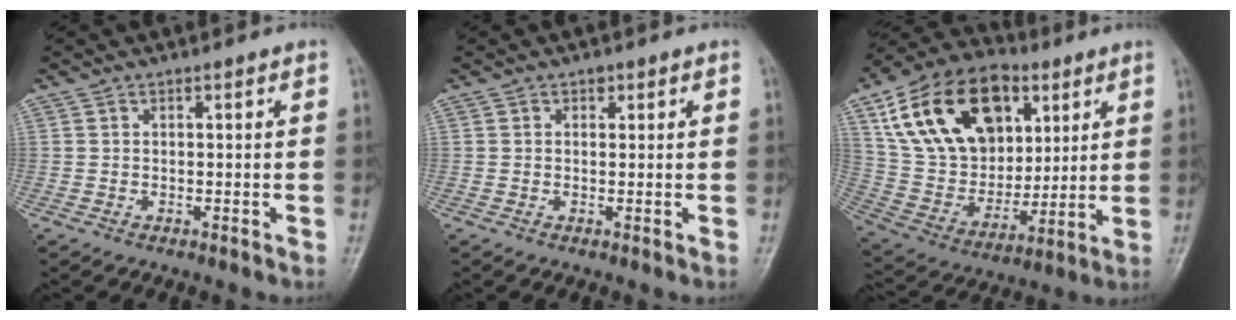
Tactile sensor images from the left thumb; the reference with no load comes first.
{"total": 1.1, "force": [0.4, 0.9, 0.5], "torque": [0.002, 0.001, 0.003]}
{"total": 24.8, "force": [9.8, 16.6, 15.7], "torque": [-0.252, -0.014, 0.174]}